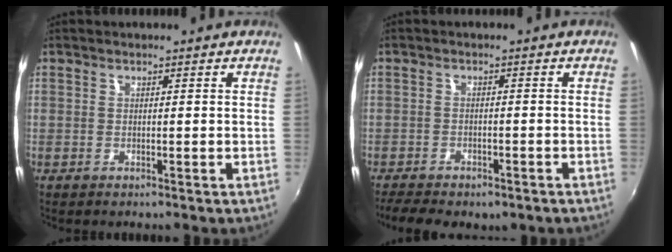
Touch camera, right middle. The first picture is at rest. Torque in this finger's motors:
{"motor_torque": [1.08, -1.06, 0.09, 0.08]}